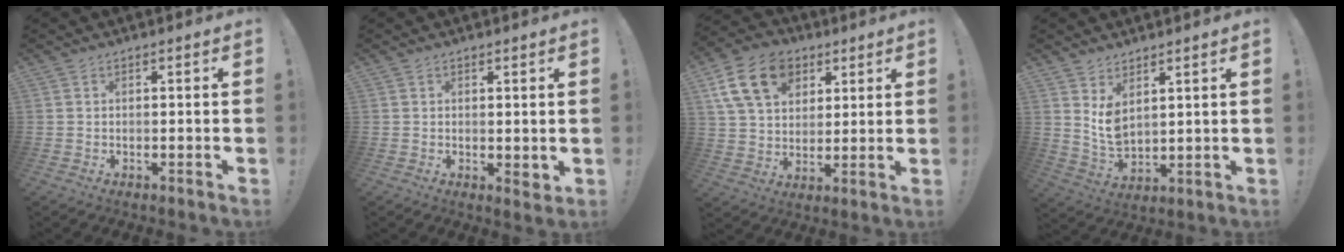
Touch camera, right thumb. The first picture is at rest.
{"total": 2.0, "force": [1.1, 0.9, 1.4], "torque": [-0.008, -0.010, 0.018]}
{"total": 17.3, "force": [7.7, 12.6, 9.1], "torque": [-0.152, -0.029, 0.147]}
{"total": 6.4, "force": [3.9, 3.4, 3.8], "torque": [-0.070, -0.030, 0.075]}